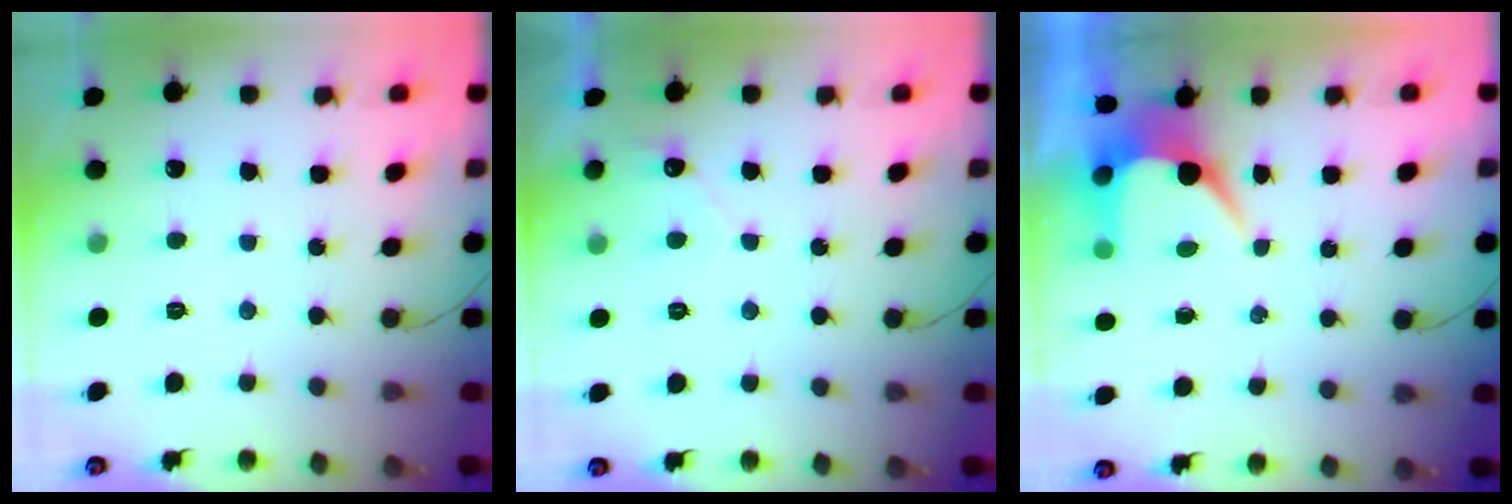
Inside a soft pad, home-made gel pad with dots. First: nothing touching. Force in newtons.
{"total": 3.7, "press": 3.7, "slide": 0.2}
{"total": 6.7, "press": 6.7, "slide": 0.3}